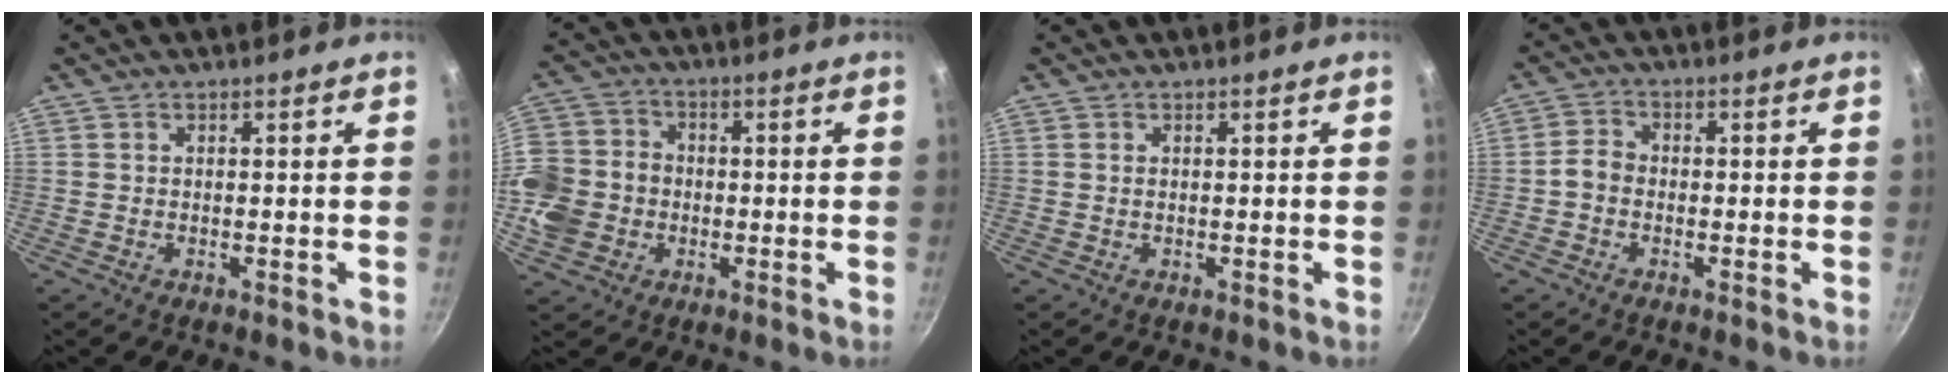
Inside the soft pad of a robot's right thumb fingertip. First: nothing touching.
{"total": 13.7, "force": [-2.7, 11.6, 6.8], "torque": [-0.141, 0.024, -0.049]}
{"total": 0.0}
{"total": 3.5, "force": [-0.9, 2.7, 2.1], "torque": [-0.034, 0.014, -0.025]}